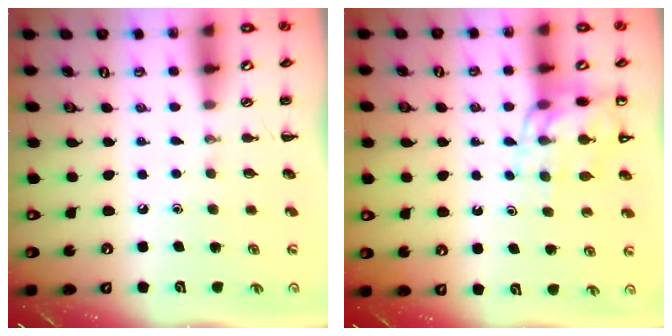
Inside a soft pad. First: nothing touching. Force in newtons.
{"total": 11.0, "press": 10.6, "slide": 3.0}